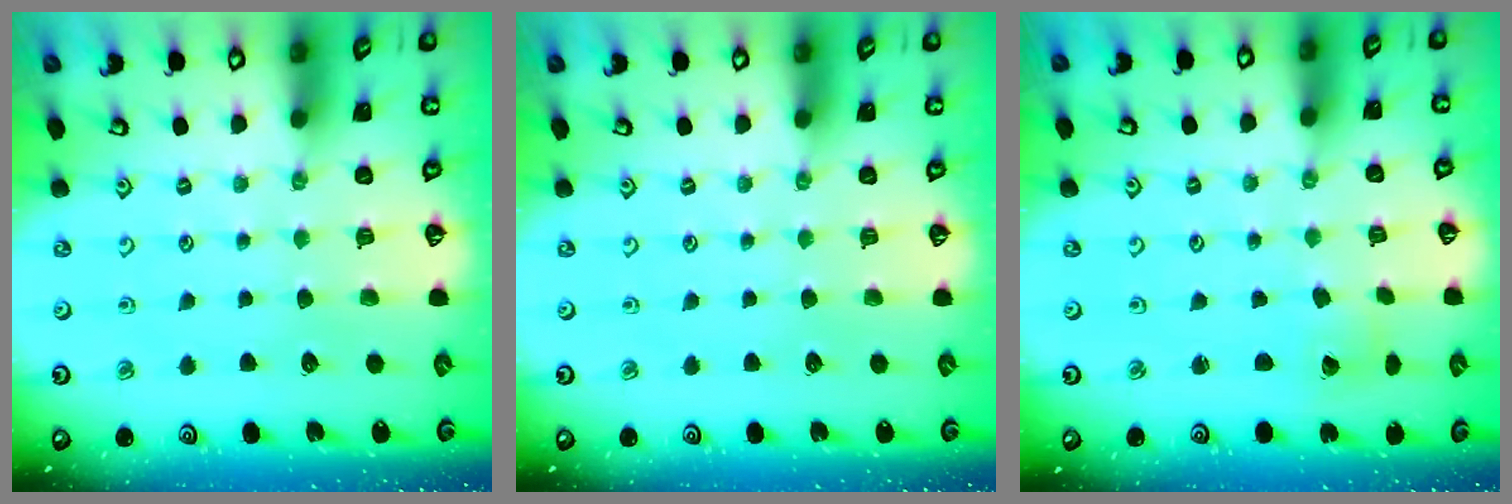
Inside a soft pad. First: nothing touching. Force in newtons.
{"total": 0.0}
{"total": 2.7, "press": 2.7, "slide": 0.2}